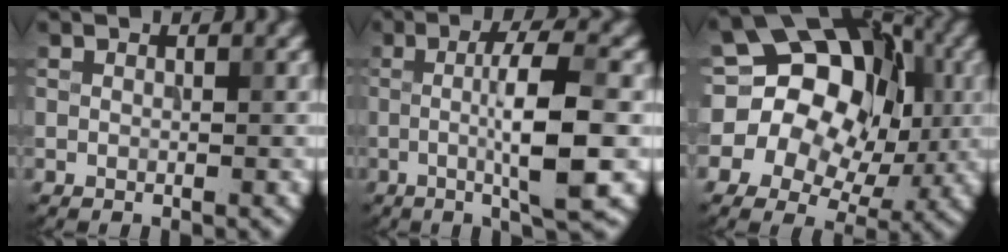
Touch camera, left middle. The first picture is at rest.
{"total": 7.2, "force": [-0.7, 1.2, 7.1], "torque": [-0.112, 0.004, -0.016]}
{"total": 15.0, "force": [1.7, 11.9, 8.9], "torque": [-0.122, 0.031, -0.003]}